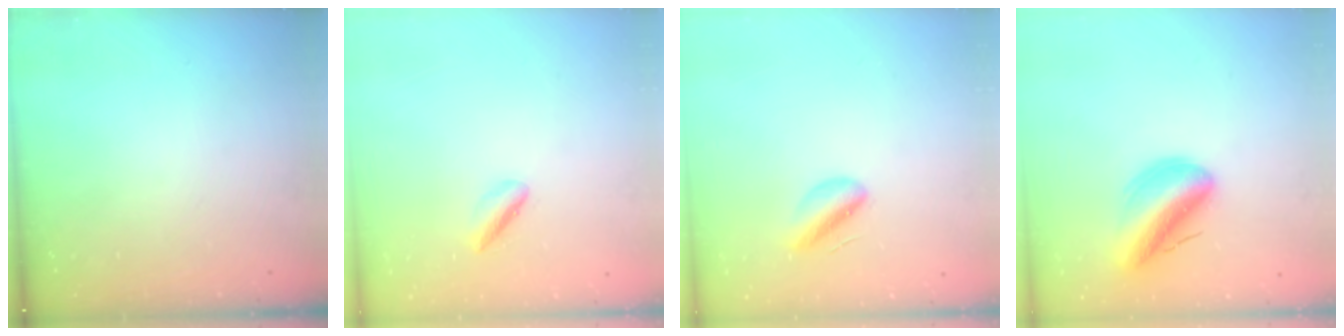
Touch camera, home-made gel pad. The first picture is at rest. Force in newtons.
{"total": 2.0, "press": 2.0, "slide": 0.5}
{"total": 5.7, "press": 5.4, "slide": 1.9}
{"total": 13.0, "press": 12.8, "slide": 2.1}